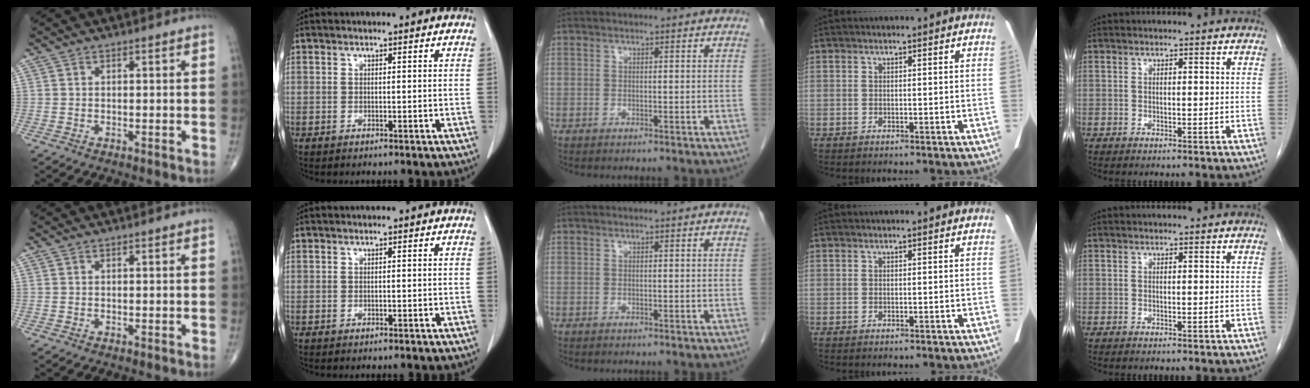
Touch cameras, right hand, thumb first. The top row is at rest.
{}